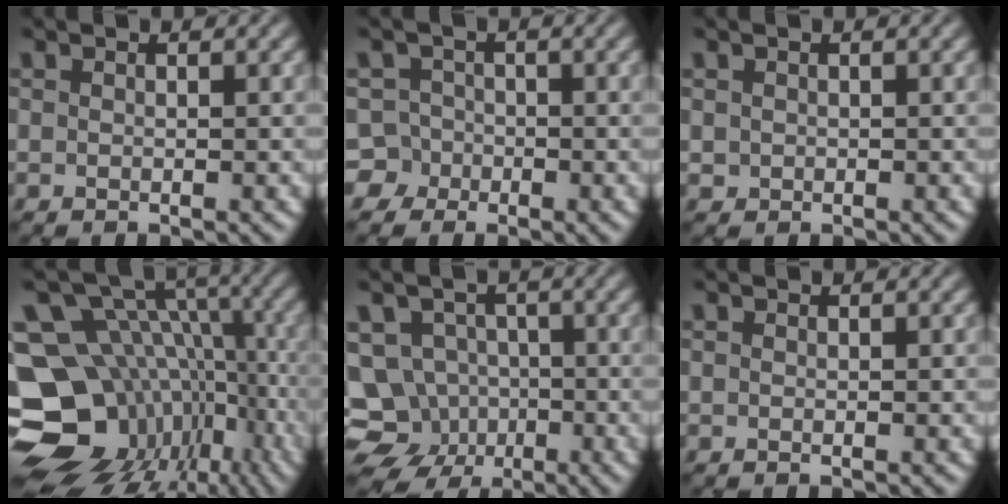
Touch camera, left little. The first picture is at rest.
{"total": 6.0, "force": [-3.2, 5.0, 0.8], "torque": [-0.005, 0.004, -0.078]}
{"total": 0.5, "force": [0.0, 0.5, 0.1], "torque": [0.002, -0.003, 0.005]}
{"total": 17.0, "force": [-4.3, 13.1, 9.9], "torque": [-0.195, 0.006, -0.027]}
{"total": 10.3, "force": [-4.4, 8.6, 3.4], "torque": [-0.045, -0.004, -0.086]}
{"total": 0.0}